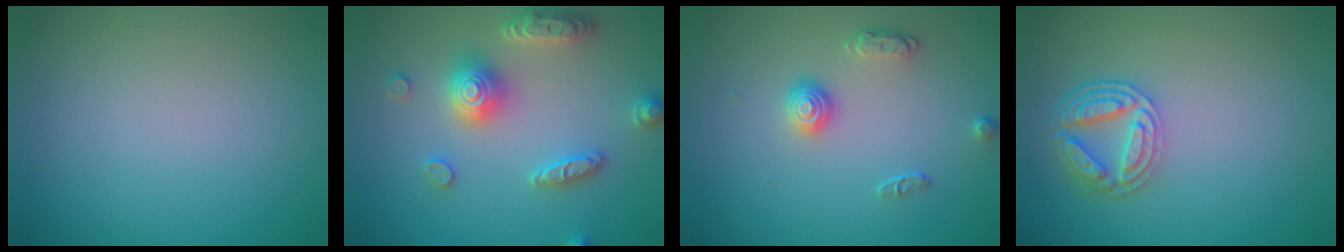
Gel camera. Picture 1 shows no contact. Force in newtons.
{"total": 5.4, "press": 5.3, "slide": 0.9}
{"total": 2.1, "press": 1.6, "slide": 1.4}
{"total": 4.3, "press": 3.5, "slide": 2.5}